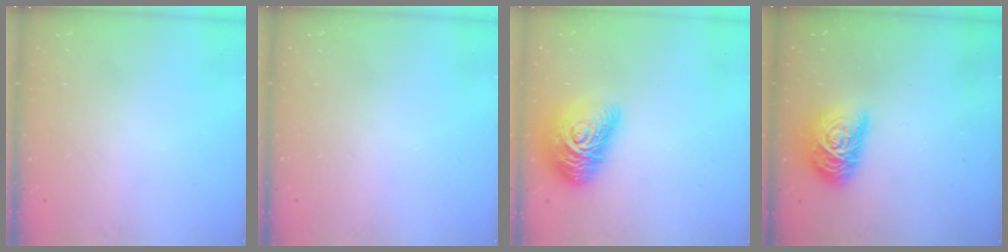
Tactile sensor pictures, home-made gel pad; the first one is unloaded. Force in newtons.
{"total": 0.0}
{"total": 19.8, "press": 19.7, "slide": 1.1}
{"total": 14.9, "press": 14.9, "slide": 0.7}